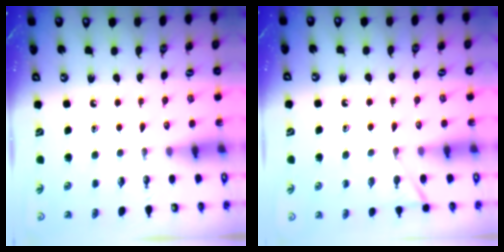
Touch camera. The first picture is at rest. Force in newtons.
{"total": 6.4, "press": 6.4, "slide": 0.3}